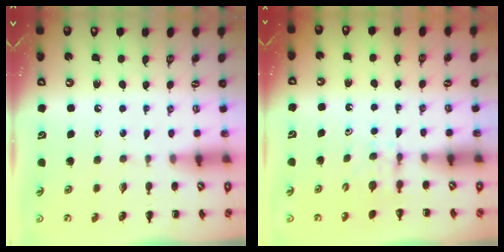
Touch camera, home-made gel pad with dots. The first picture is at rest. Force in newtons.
{"total": 3.5, "press": 3.2, "slide": 1.4}